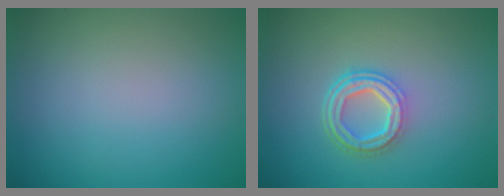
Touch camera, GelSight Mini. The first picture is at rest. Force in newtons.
{"total": 3.9, "press": 2.9, "slide": 2.6}